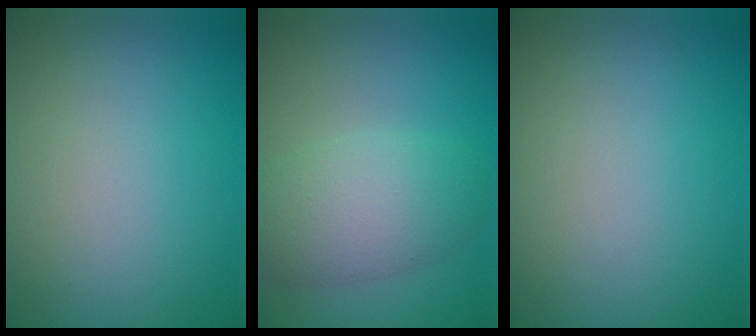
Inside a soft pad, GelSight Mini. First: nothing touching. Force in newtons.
{"total": 5.1, "press": 5.1, "slide": 0.2}
{"total": 0.0}